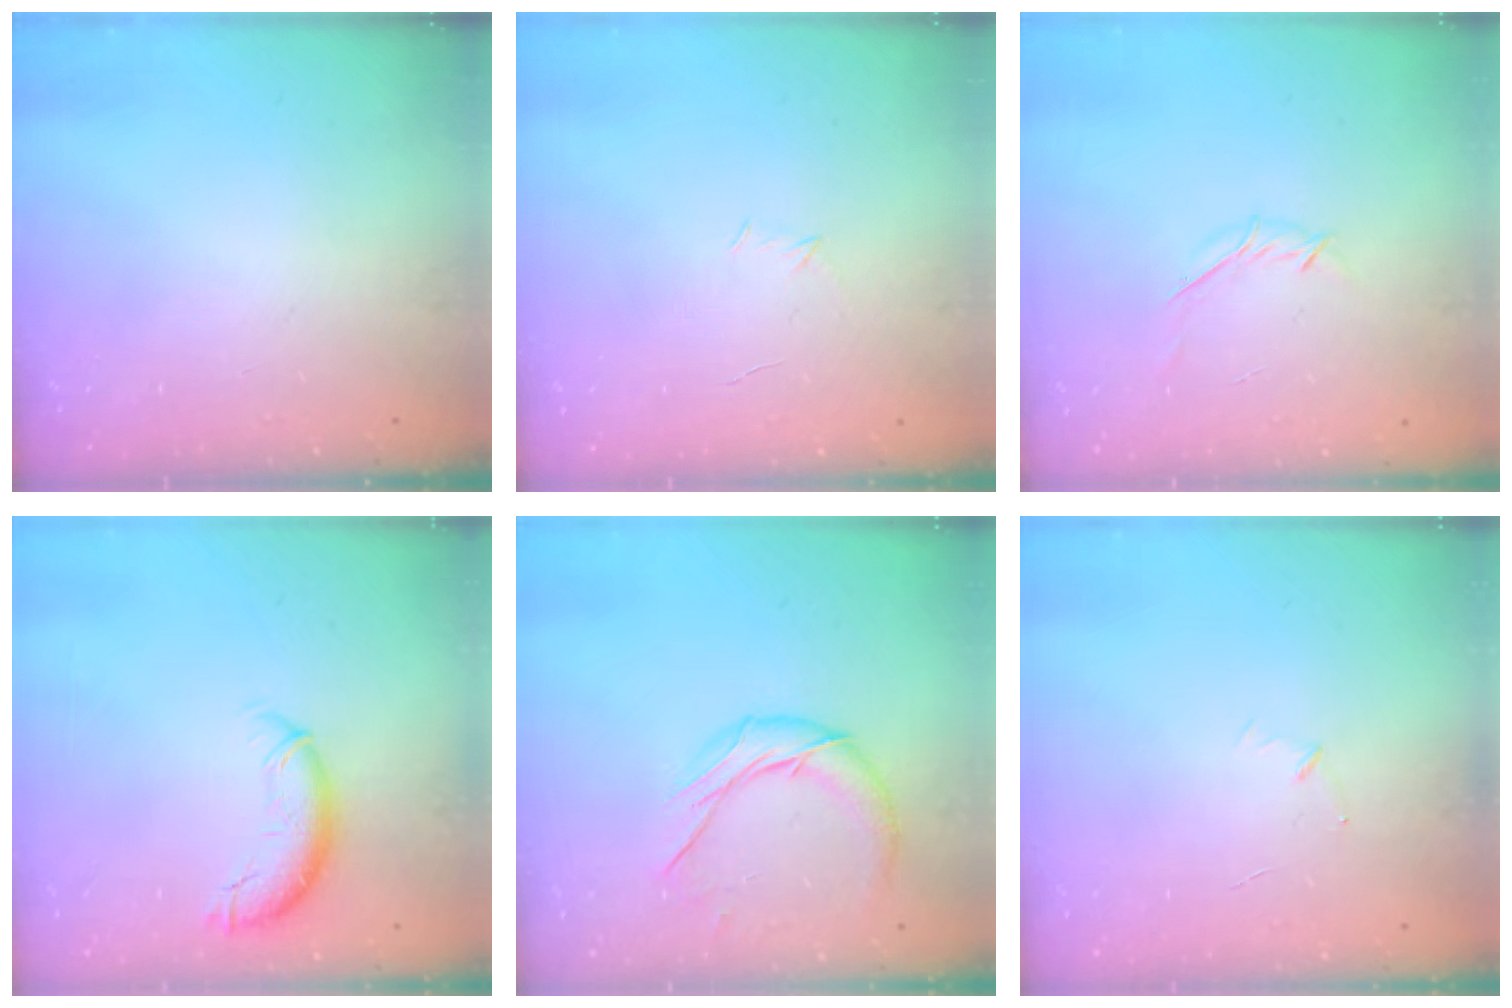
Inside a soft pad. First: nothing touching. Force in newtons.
{"total": 3.6, "press": 3.5, "slide": 1.0}
{"total": 4.0, "press": 3.9, "slide": 0.9}
{"total": 9.4, "press": 9.3, "slide": 1.7}
{"total": 10.2, "press": 10.2, "slide": 0.5}
{"total": 3.7, "press": 3.6, "slide": 0.9}